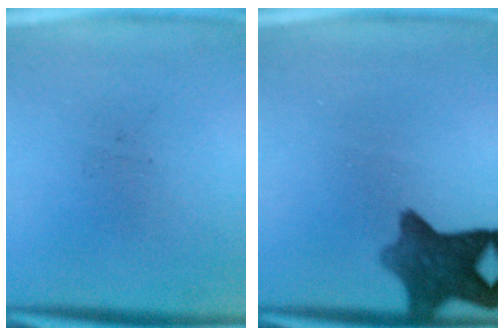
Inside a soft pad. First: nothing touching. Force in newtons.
{"total": 8.7}